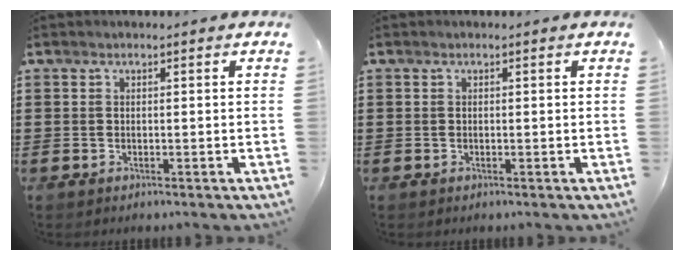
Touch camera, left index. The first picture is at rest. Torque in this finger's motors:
{"motor_torque": [-0.08, 0.03, -0.03, -0.01]}